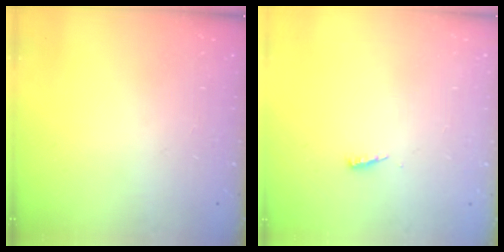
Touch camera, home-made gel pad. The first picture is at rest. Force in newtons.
{"total": 3.5, "press": 3.4, "slide": 0.3}